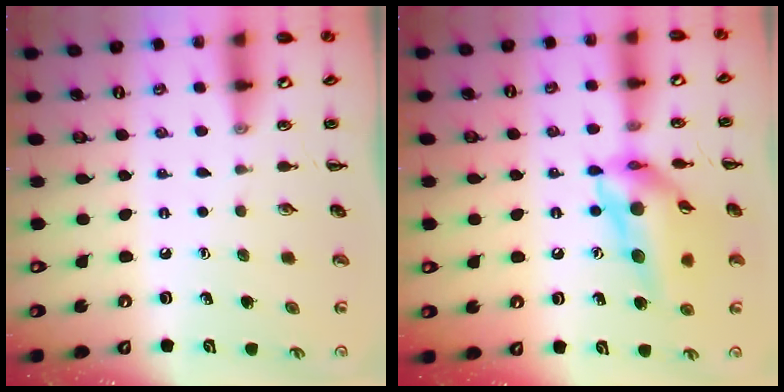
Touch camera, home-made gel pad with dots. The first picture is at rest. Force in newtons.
{"total": 18.2, "press": 17.8, "slide": 4.0}